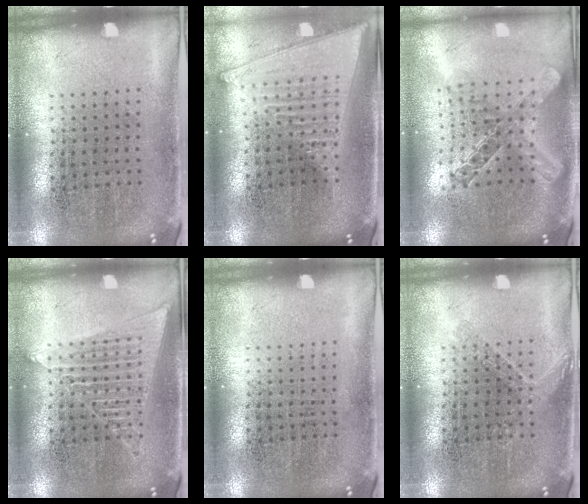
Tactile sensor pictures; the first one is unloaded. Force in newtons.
{"total": 1.9, "press": 1.7, "slide": 0.9}
{"total": 2.0, "press": 1.7, "slide": 1.1}
{"total": 1.3, "press": 1.3, "slide": 0.1}
{"total": 0.0}
{"total": 1.1, "press": 1.1, "slide": 0.3}